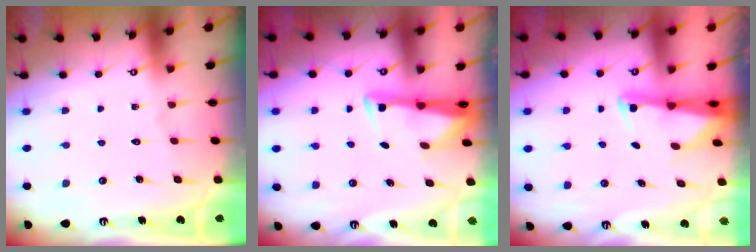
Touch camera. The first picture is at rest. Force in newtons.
{"total": 3.4, "press": 3.3, "slide": 0.9}
{"total": 2.5, "press": 2.5, "slide": 0.5}